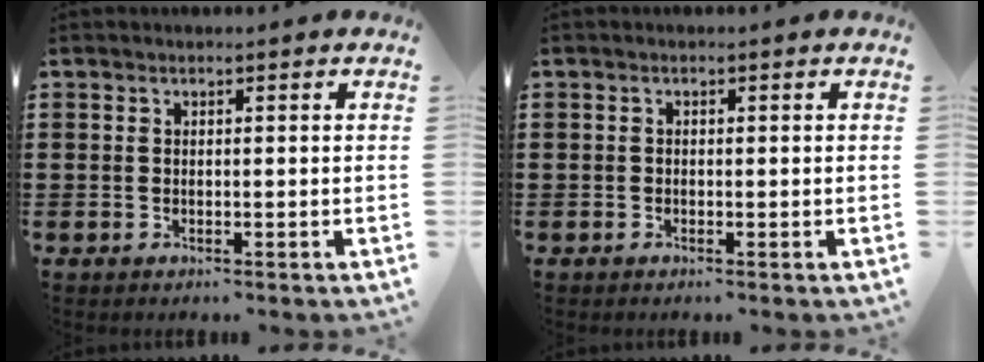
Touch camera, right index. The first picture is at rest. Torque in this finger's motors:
{"motor_torque": [0.22, 0.19, -0.01, -0.01]}